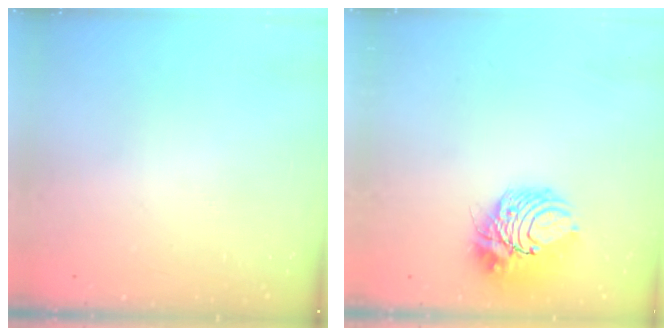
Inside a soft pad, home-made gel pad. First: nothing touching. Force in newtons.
{"total": 10.3, "press": 10.1, "slide": 1.6}